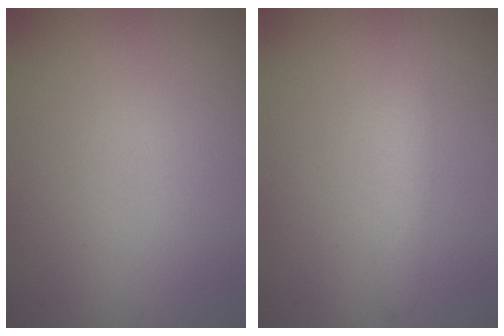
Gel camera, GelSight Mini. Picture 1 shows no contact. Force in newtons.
{"total": 2.0, "press": 2.0, "slide": 0.1}